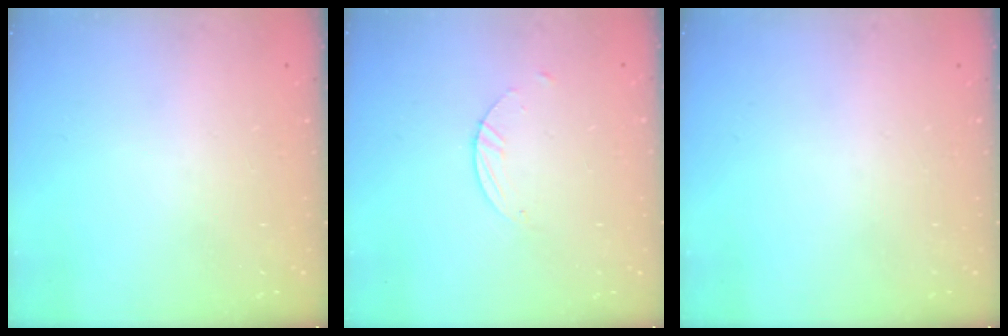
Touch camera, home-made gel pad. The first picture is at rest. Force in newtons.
{"total": 1.8, "press": 1.8, "slide": 0.1}
{"total": 0.0}